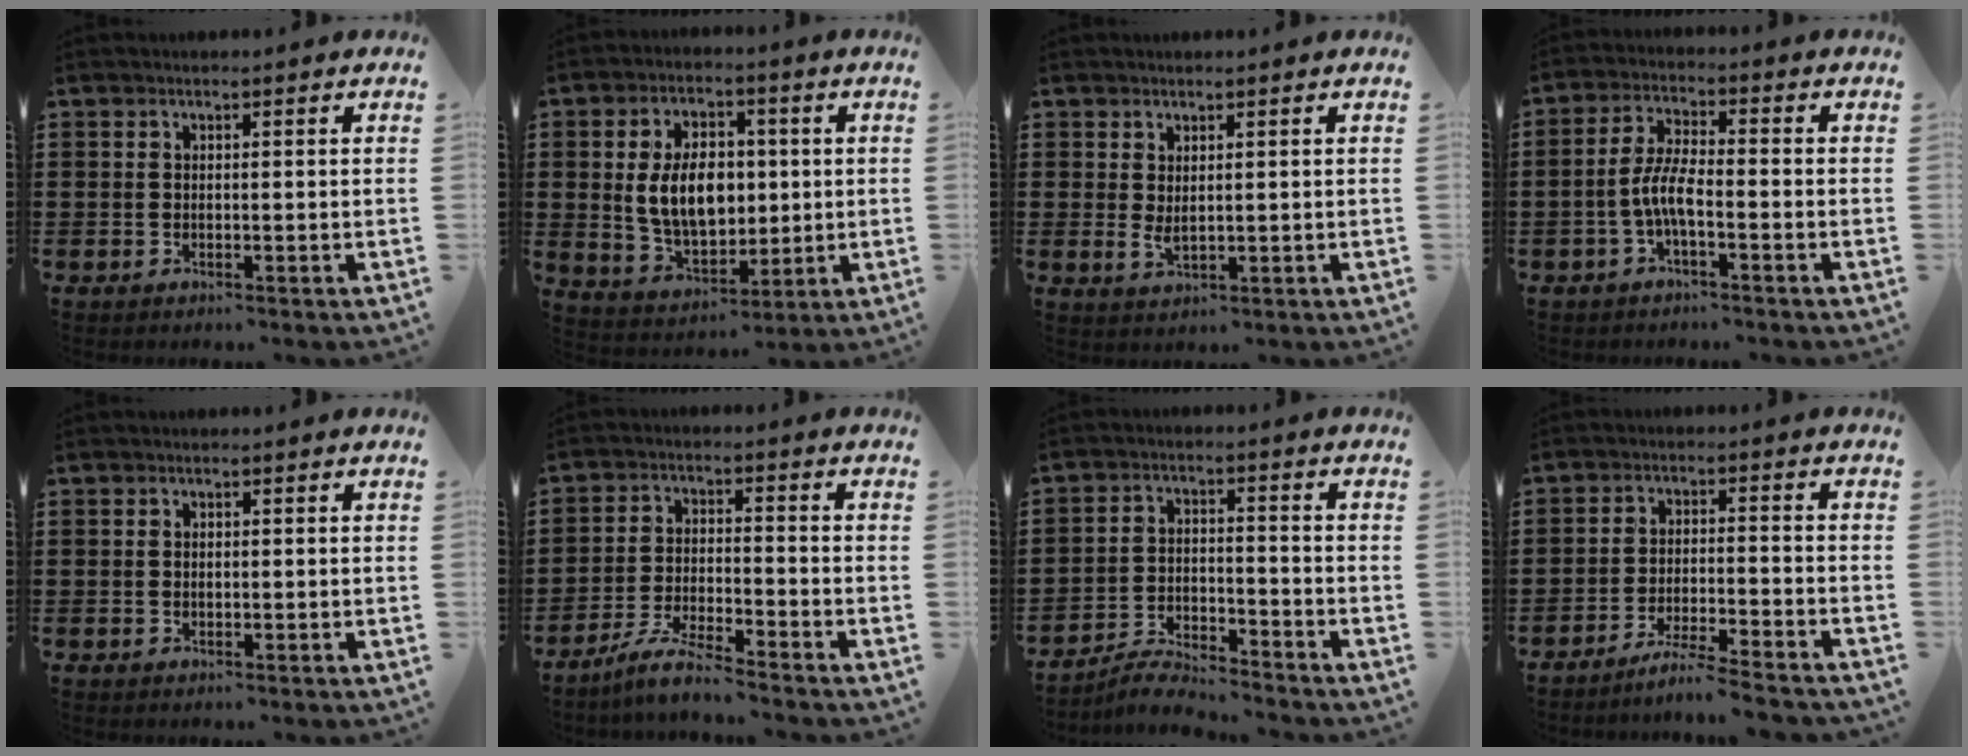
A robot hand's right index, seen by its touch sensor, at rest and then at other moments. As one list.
[{"total": 9.7, "force": [1.0, 6.3, 7.3], "torque": [-0.152, 0.008, 0.014]}, {"total": 2.0, "force": [0.9, 0.8, 1.6], "torque": [-0.032, 0.002, 0.017]}, {"total": 5.6, "force": [-1.9, 1.3, 5.1], "torque": [-0.123, -0.010, -0.045]}, {"total": 0.8, "force": [0.2, 0.4, 0.7], "torque": [-0.014, 0.003, 0.002]}, {"total": 5.4, "force": [-4.9, 0.0, 2.2], "torque": [-0.050, -0.007, -0.095]}, {"total": 4.8, "force": [-4.7, 0.2, 0.8], "torque": [-0.024, 0.004, -0.096]}, {"total": 4.9, "force": [-4.5, -0.6, 1.7], "torque": [-0.036, -0.011, -0.089]}]